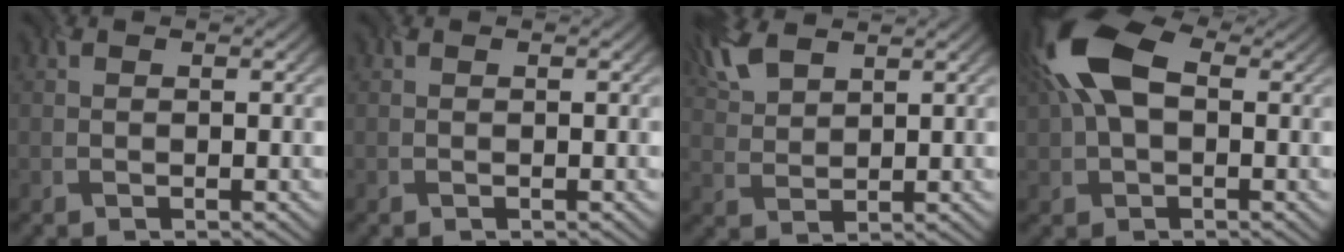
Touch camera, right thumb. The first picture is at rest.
{"total": 0.0}
{"total": 5.3, "force": [3.6, 2.2, 3.2], "torque": [-0.087, 0.011, 0.074]}
{"total": 11.5, "force": [2.6, 6.5, 9.1], "torque": [-0.207, 0.017, 0.033]}